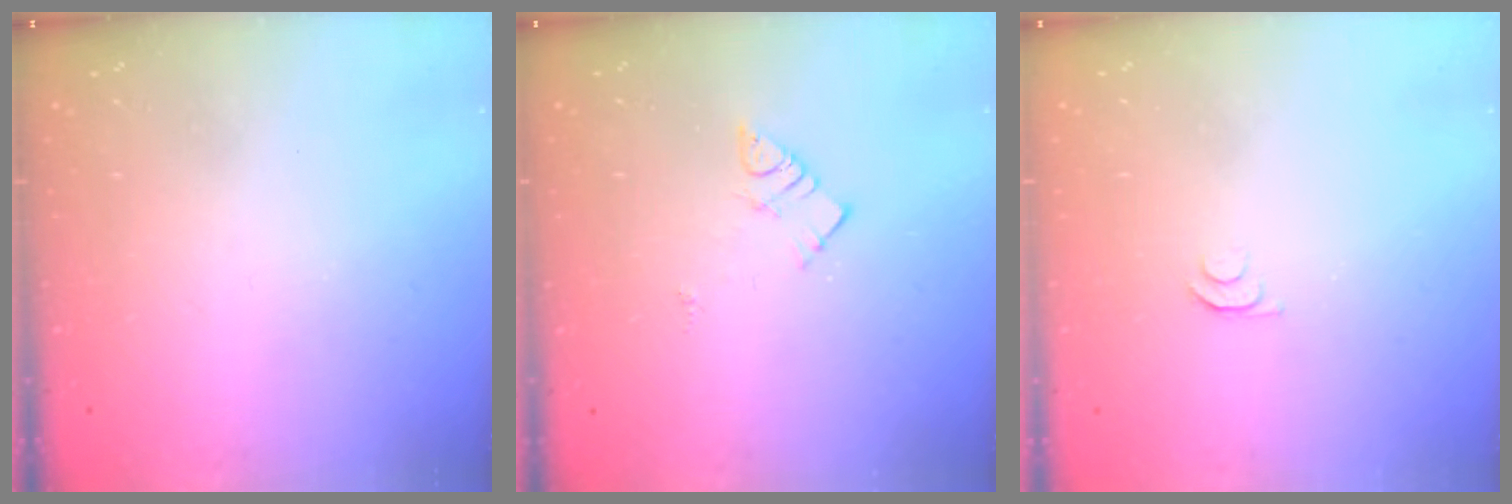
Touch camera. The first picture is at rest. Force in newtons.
{"total": 5.6, "press": 5.6, "slide": 0.1}
{"total": 4.3, "press": 4.3, "slide": 0.7}